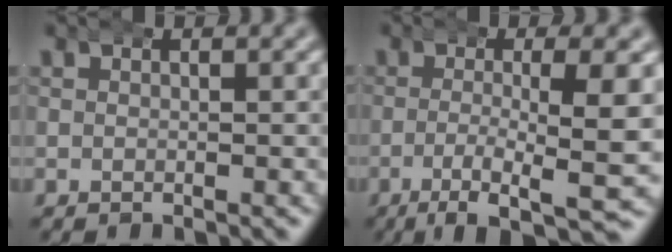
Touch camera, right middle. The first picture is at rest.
{"total": 8.6, "force": [-5.5, 1.6, 6.4], "torque": [-0.093, -0.026, -0.077]}